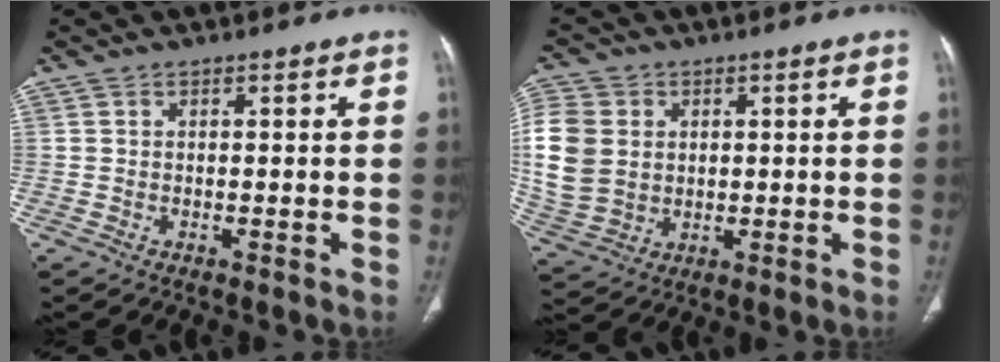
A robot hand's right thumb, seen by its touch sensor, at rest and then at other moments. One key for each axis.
{"total": 14.8, "fx": 1.6, "fy": 12.0, "fz": 8.6, "tx": -0.198, "ty": -0.001, "tz": 0.042}